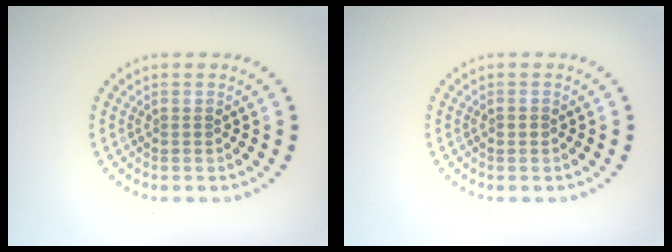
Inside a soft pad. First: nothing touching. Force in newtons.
{"total": 0.8, "press": 0.8, "slide": 0.1}